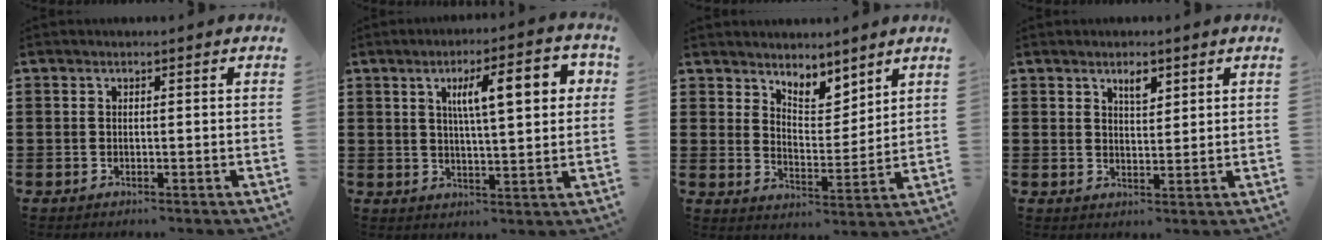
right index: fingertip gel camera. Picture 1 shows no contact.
{"total": 9.5, "force": [3.1, 2.4, 8.7], "torque": [-0.156, 0.007, 0.046]}
{"total": 4.8, "force": [4.6, 1.4, 0.3], "torque": [-0.015, -0.021, 0.084]}
{"total": 2.8, "force": [1.9, 1.0, 1.7], "torque": [-0.023, -0.003, 0.030]}